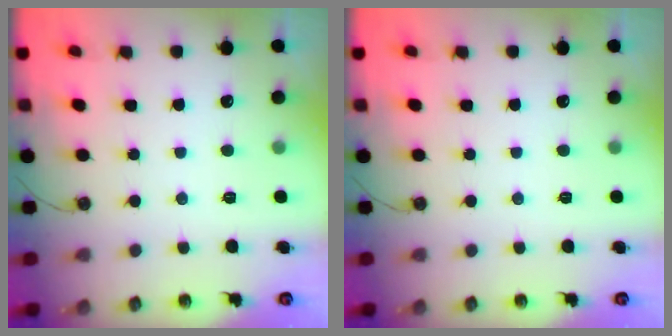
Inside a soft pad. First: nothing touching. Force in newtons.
{"total": 0.0}